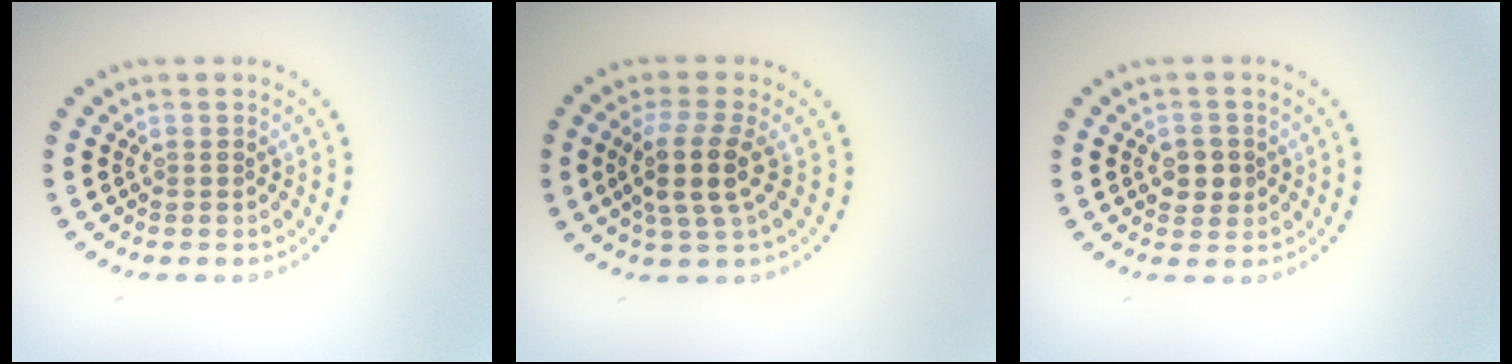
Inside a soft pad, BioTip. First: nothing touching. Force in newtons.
{"total": 3.8, "press": 3.1, "slide": 2.2}
{"total": 2.1, "press": 2.0, "slide": 0.3}